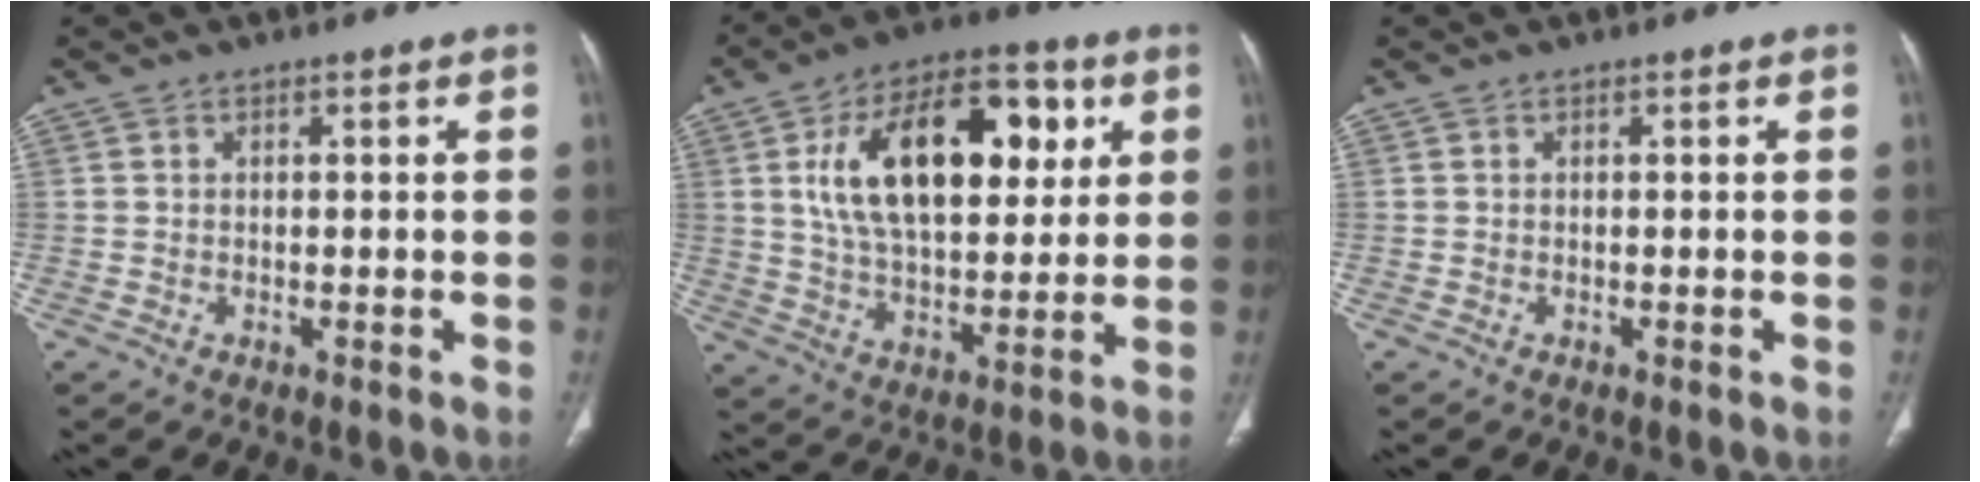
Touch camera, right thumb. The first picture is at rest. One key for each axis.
{"total": 23.5, "fx": 6.9, "fy": 12.3, "fz": 18.8, "tx": -0.279, "ty": -0.008, "tz": 0.111}
{"total": 0.0}